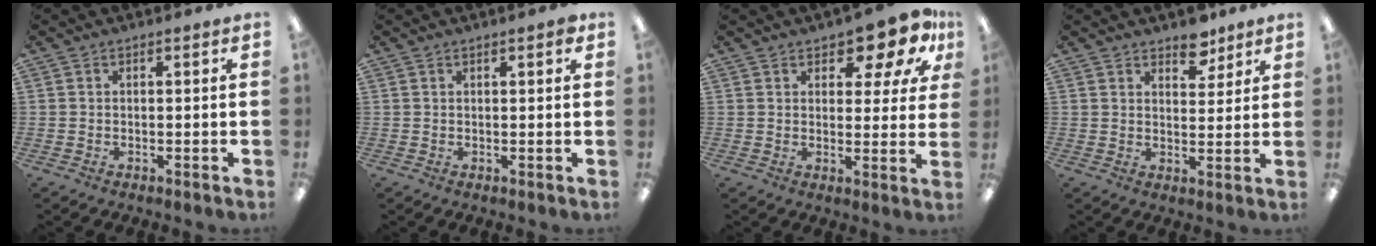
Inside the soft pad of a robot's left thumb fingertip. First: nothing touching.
{"total": 1.6, "force": [1.0, 0.3, 1.2], "torque": [-0.017, -0.001, 0.014]}
{"total": 9.9, "force": [6.9, 4.1, 5.7], "torque": [-0.066, -0.041, 0.117]}
{"total": 6.5, "force": [5.1, 3.3, 2.4], "torque": [-0.012, -0.031, 0.086]}